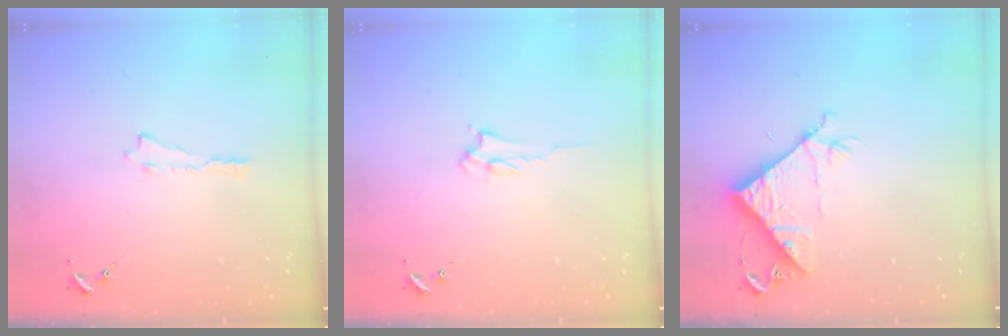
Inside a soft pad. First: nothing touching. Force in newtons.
{"total": 2.0, "press": 1.9, "slide": 0.3}
{"total": 8.3, "press": 8.3, "slide": 0.8}